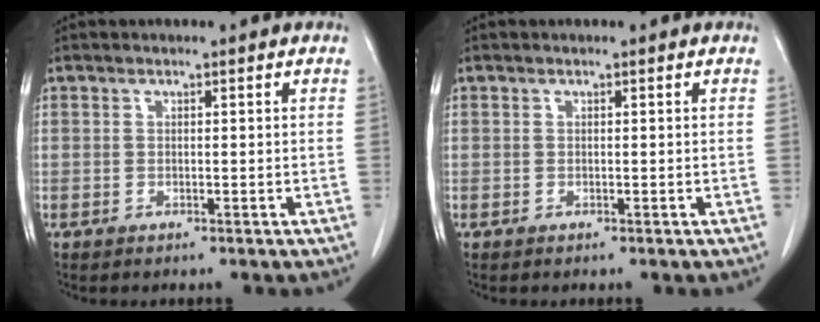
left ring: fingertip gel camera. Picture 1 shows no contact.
{"total": 0.0}